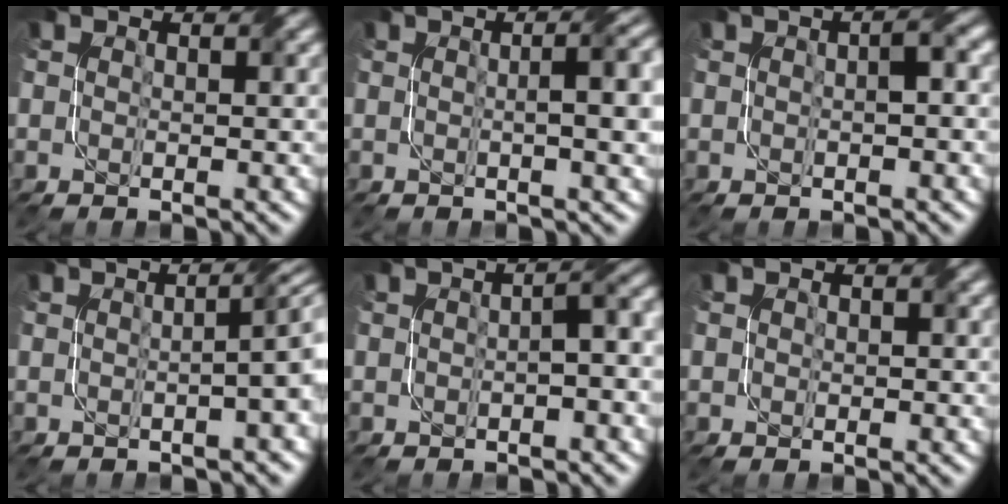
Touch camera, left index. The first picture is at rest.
{"total": 5.9, "force": [0.5, 1.8, 5.6], "torque": [-0.046, 0.019, 0.001]}
{"total": 1.8, "force": [0.0, 0.2, 1.7], "torque": [-0.029, 0.010, -0.003]}
{"total": 4.6, "force": [-0.1, 1.6, 4.3], "torque": [-0.028, 0.018, -0.004]}
{"total": 3.4, "force": [-0.3, 0.8, 3.3], "torque": [-0.046, 0.015, -0.006]}
{"total": 0.5, "force": [0.2, 0.5, 0.0], "torque": [0.003, -0.001, -0.001]}